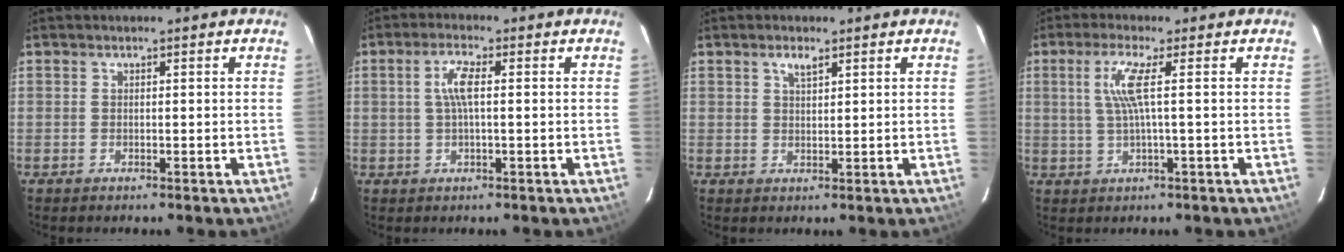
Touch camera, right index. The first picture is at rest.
{"total": 3.9, "force": [0.1, 0.9, 3.8], "torque": [-0.076, 0.007, 0.004]}
{"total": 2.1, "force": [1.4, 0.8, 1.4], "torque": [-0.024, 0.004, 0.025]}
{"total": 5.0, "force": [0.9, -0.6, 4.9], "torque": [-0.094, 0.001, 0.023]}